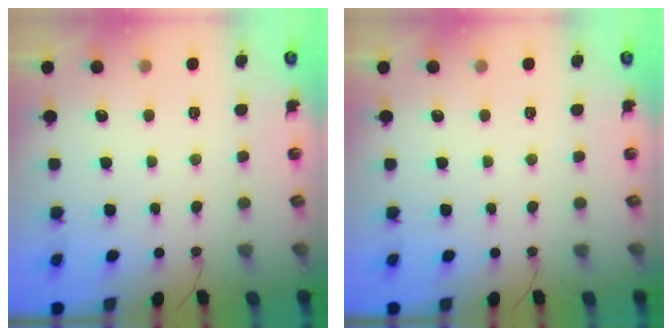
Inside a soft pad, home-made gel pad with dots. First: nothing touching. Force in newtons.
{"total": 0.0}